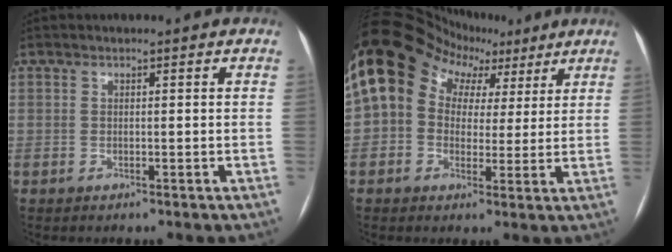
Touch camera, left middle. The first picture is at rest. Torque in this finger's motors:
{"motor_torque": [1.24, -0.91, 1.05, 0.21]}